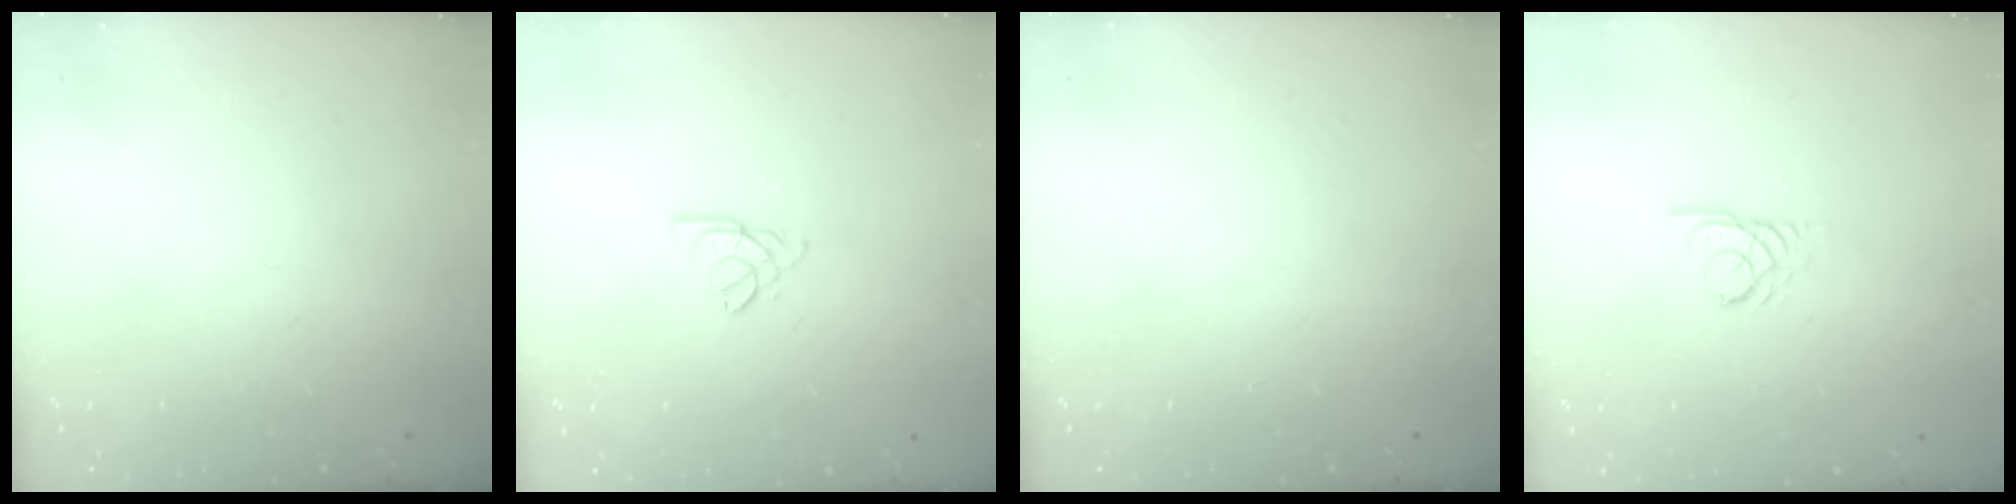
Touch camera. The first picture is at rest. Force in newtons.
{"total": 3.0, "press": 2.9, "slide": 0.5}
{"total": 0.0}
{"total": 2.7, "press": 2.7, "slide": 0.2}